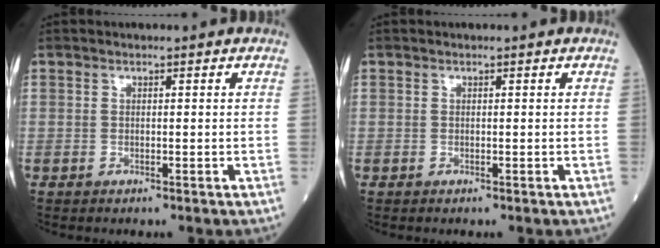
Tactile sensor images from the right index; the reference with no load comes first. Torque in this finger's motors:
{"motor_torque": [0.05, 0.03, 0.04, 0.01]}